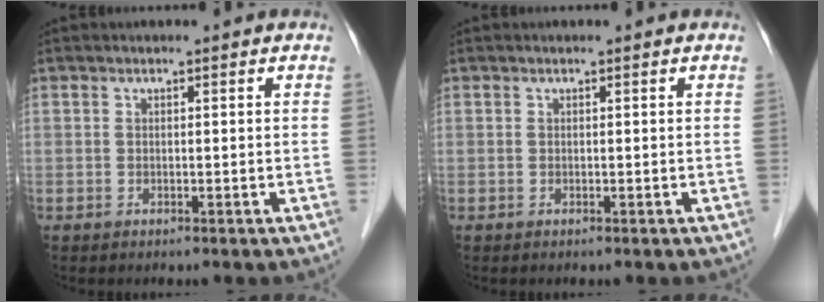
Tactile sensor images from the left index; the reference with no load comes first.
{"total": 0.0}